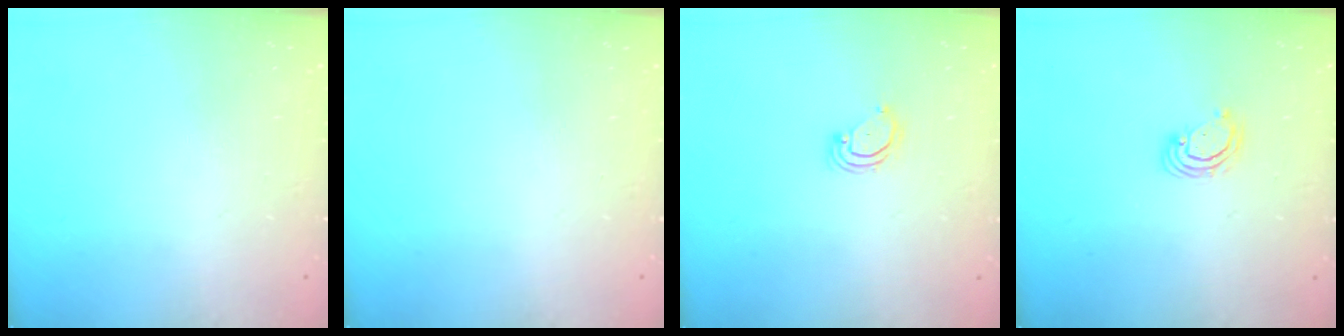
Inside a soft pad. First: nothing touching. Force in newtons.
{"total": 0.0}
{"total": 2.8, "press": 2.8, "slide": 0.3}
{"total": 3.0, "press": 2.9, "slide": 0.3}